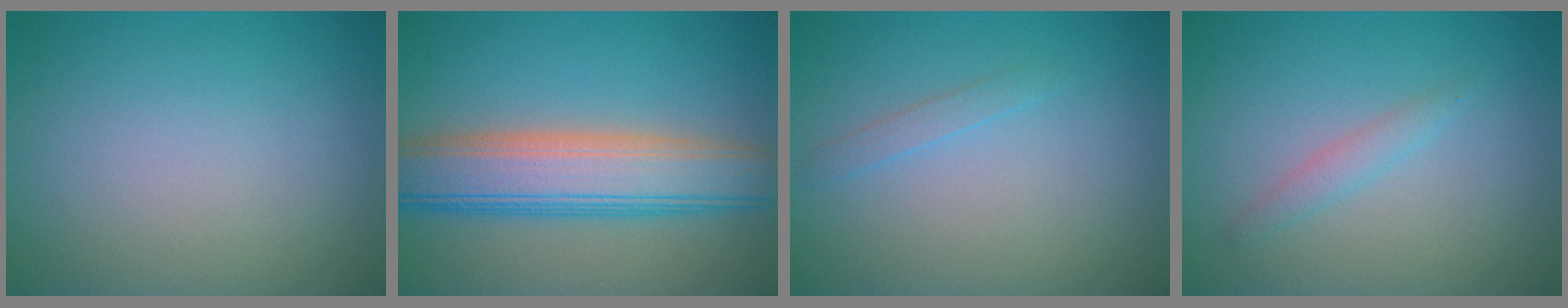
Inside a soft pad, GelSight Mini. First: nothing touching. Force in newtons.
{"total": 8.1, "press": 8.1, "slide": 0.5}
{"total": 0.9, "press": 0.9, "slide": 0.1}
{"total": 1.3, "press": 1.3, "slide": 0.0}